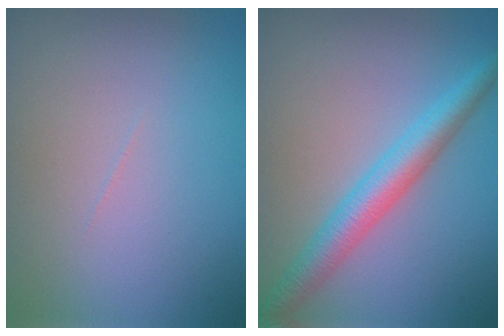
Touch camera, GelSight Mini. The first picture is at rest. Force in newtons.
{"total": 4.2, "press": 4.2, "slide": 0.1}